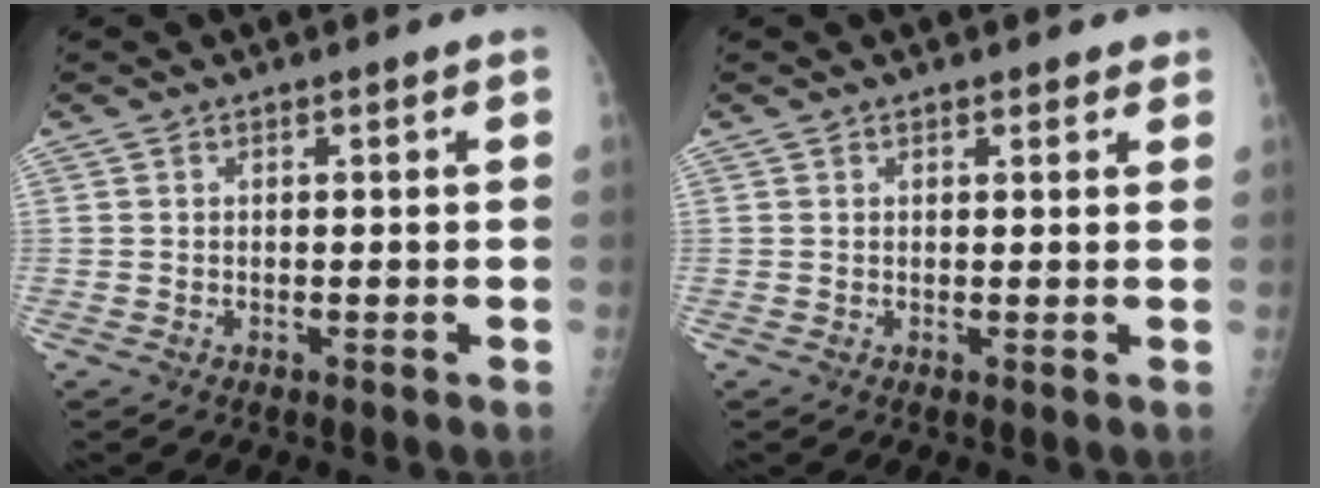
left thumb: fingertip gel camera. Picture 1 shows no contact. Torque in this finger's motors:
{"motor_torque": [0.09, 0.29, 0.09, 0.08, 0.03]}